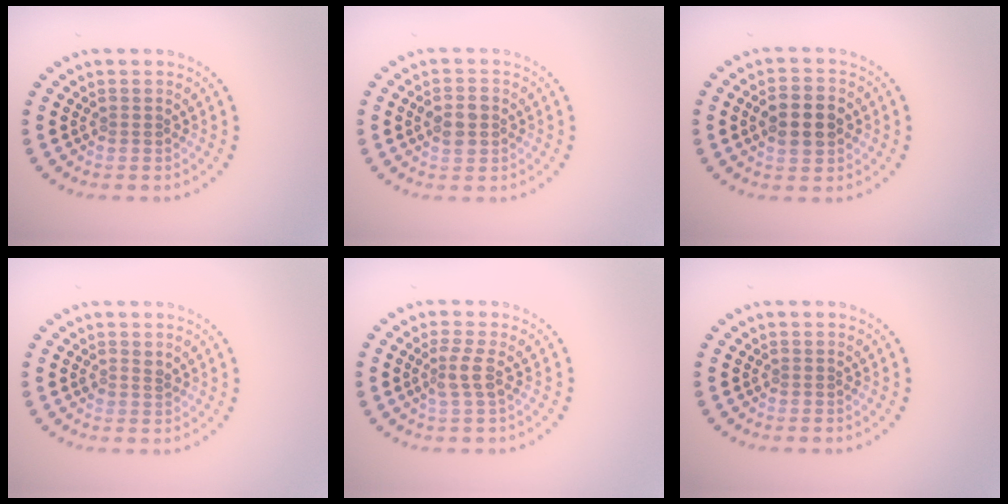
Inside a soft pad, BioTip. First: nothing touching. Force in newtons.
{"total": 2.7, "press": 2.7, "slide": 0.1}
{"total": 4.4, "press": 4.4, "slide": 0.2}
{"total": 0.7, "press": 0.7, "slide": 0.3}
{"total": 1.9, "press": 1.4, "slide": 1.3}
{"total": 0.0}